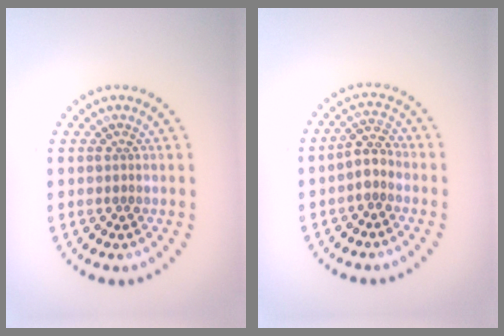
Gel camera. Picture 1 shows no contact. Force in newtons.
{"total": 2.3, "press": 2.1, "slide": 1.0}